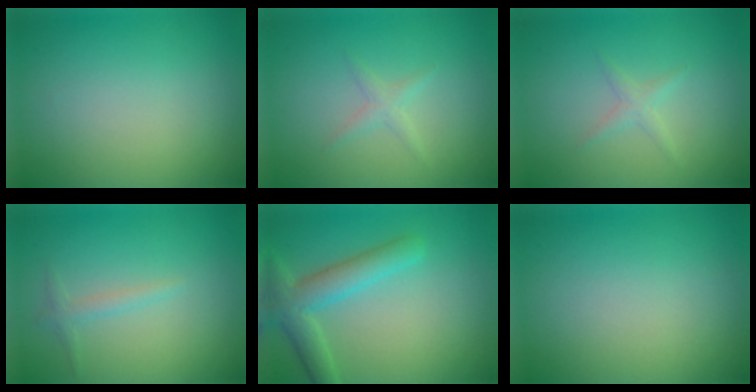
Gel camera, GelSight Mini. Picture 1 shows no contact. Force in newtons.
{"total": 1.1, "press": 1.1, "slide": 0.1}
{"total": 1.1, "press": 1.1, "slide": 0.1}
{"total": 1.1, "press": 1.1, "slide": 0.0}
{"total": 4.4, "press": 4.4, "slide": 0.2}
{"total": 0.0}